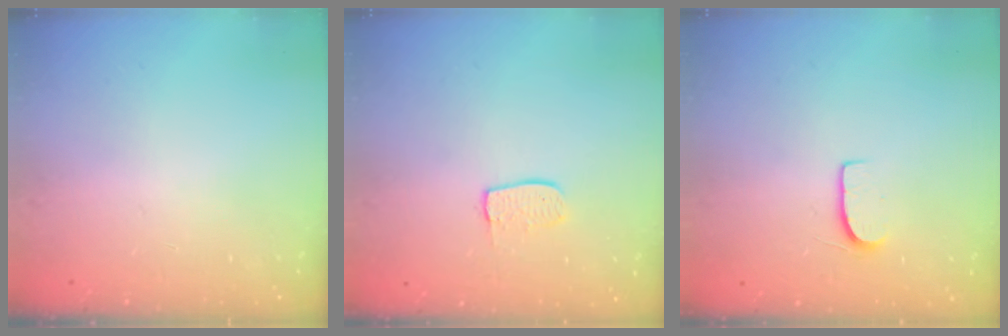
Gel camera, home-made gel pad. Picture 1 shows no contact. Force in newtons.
{"total": 6.6, "press": 6.5, "slide": 0.4}
{"total": 7.1, "press": 7.1, "slide": 0.6}